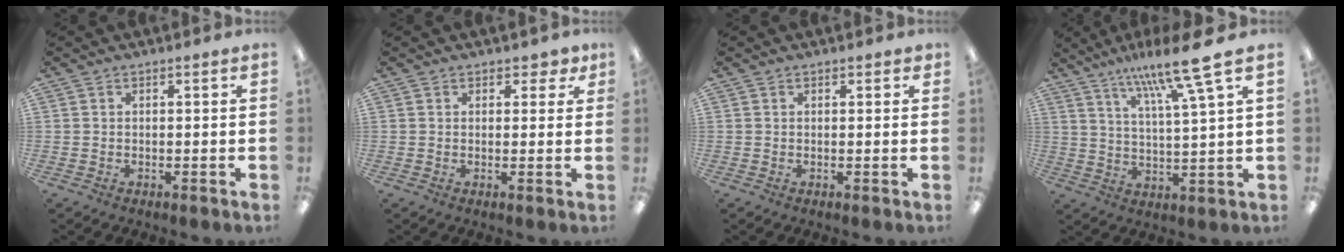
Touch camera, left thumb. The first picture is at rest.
{"total": 2.4, "force": [1.6, 1.7, 0.8], "torque": [-0.002, -0.001, 0.025]}
{"total": 0.7, "force": [0.5, 0.5, 0.0], "torque": [0.006, -0.002, 0.007]}
{"total": 13.2, "force": [9.6, 0.6, 9.1], "torque": [-0.159, -0.049, 0.152]}